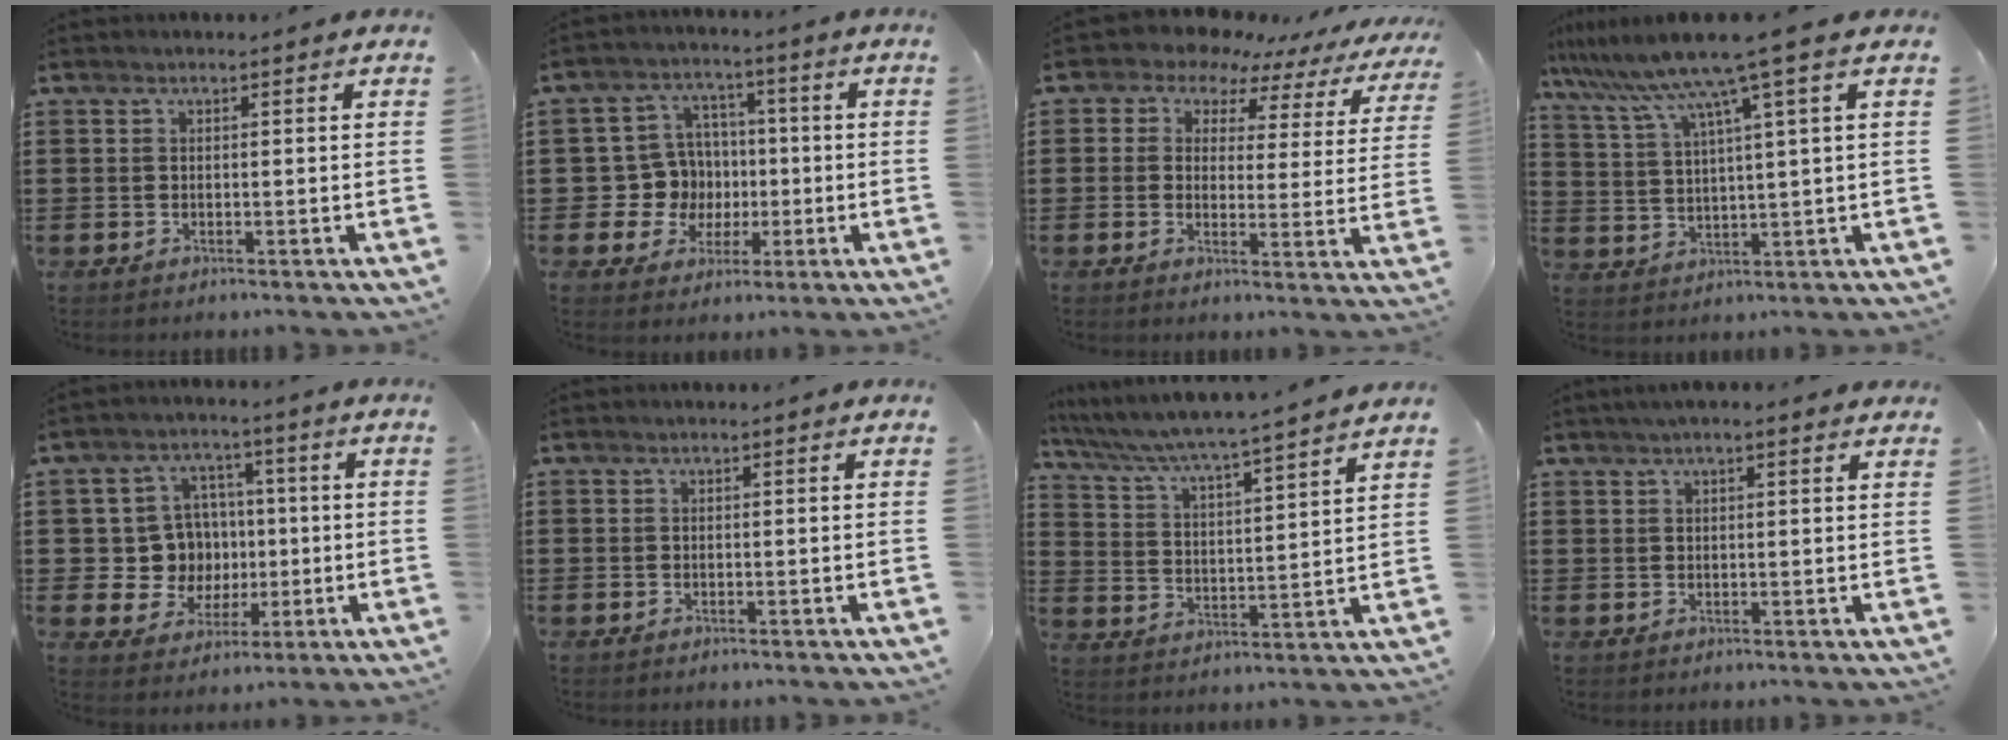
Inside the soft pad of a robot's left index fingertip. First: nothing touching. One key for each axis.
{"total": 8.4, "fx": 0.2, "fy": 8.2, "fz": 2.0, "tx": -0.073, "ty": 0.011, "tz": 0.014}
{"total": 5.2, "fx": 4.5, "fy": 2.3, "fz": 1.3, "tx": -0.057, "ty": -0.029, "tz": 0.075}
{"total": 9.2, "fx": 6.3, "fy": -0.6, "fz": 6.7, "tx": -0.160, "ty": -0.032, "tz": 0.102}
{"total": 8.9, "fx": 0.8, "fy": 8.4, "fz": 2.8, "tx": -0.066, "ty": 0.009, "tz": 0.025}
{"total": 0.0}
{"total": 4.6, "fx": 4.2, "fy": -0.9, "fz": 1.6, "tx": -0.053, "ty": -0.040, "tz": 0.062}
{"total": 2.3, "fx": 1.7, "fy": 0.3, "fz": 1.5, "tx": -0.031, "ty": 0.006, "tz": 0.031}